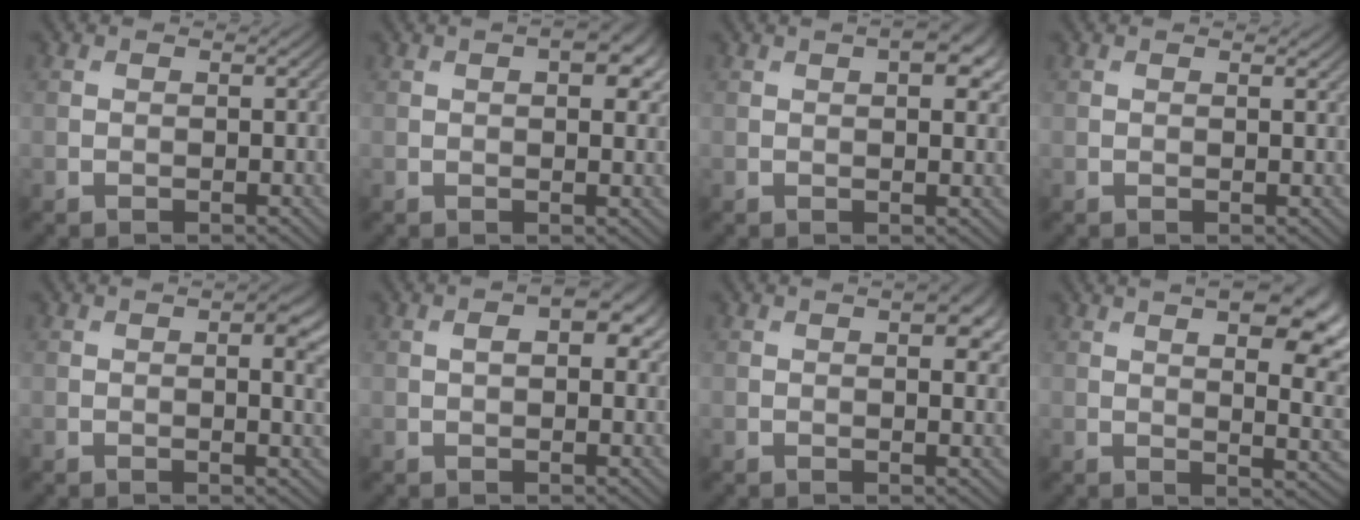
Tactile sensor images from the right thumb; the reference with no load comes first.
{"total": 4.1, "force": [1.5, 1.8, 3.4], "torque": [-0.053, 0.000, 0.022]}
{"total": 4.2, "force": [1.8, 1.7, 3.4], "torque": [-0.056, 0.001, 0.025]}
{"total": 0.7, "force": [0.5, 0.1, 0.5], "torque": [-0.009, -0.002, 0.008]}
{"total": 4.1, "force": [1.2, 1.3, 3.7], "torque": [-0.054, 0.000, 0.019]}
{"total": 4.5, "force": [1.5, 2.2, 3.7], "torque": [-0.058, 0.000, 0.024]}
{"total": 3.7, "force": [1.4, 1.3, 3.1], "torque": [-0.048, 0.000, 0.022]}
{"total": 13.6, "force": [5.7, 4.9, 11.3], "torque": [-0.165, 0.019, 0.077]}